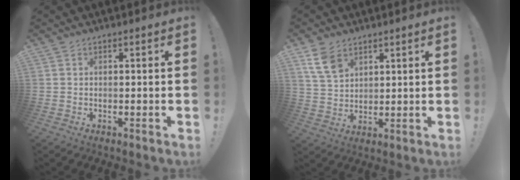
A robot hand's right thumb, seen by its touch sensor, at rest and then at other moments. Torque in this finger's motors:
{"motor_torque": [0.47, 1.23, 0.29, 0.04, 0.00]}